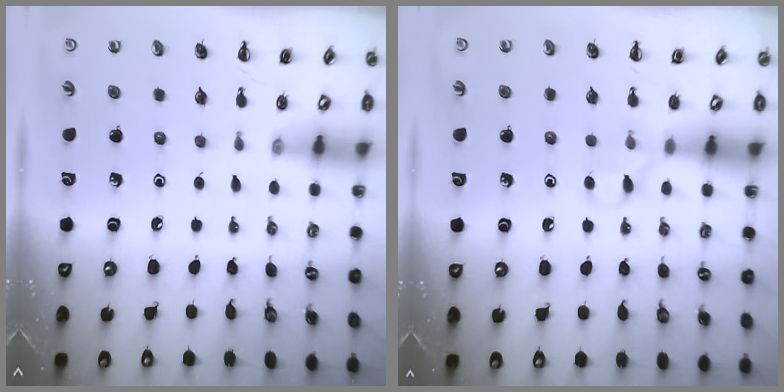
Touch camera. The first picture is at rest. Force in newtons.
{"total": 5.0, "press": 4.8, "slide": 1.6}